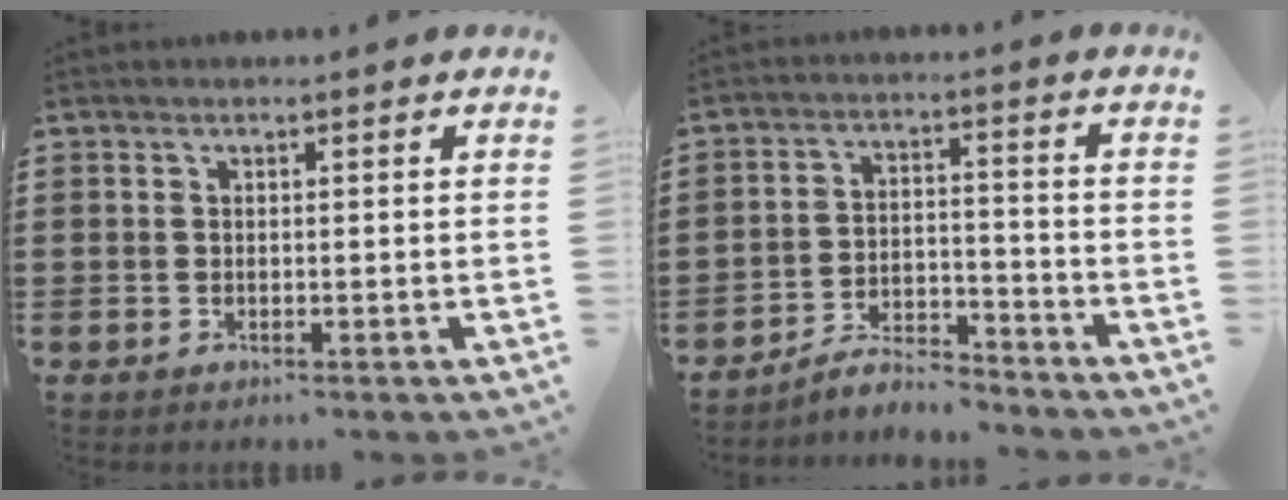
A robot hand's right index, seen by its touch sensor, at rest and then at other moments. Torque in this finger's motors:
{"motor_torque": [-0.95, 0.92, -1.05, -0.21]}